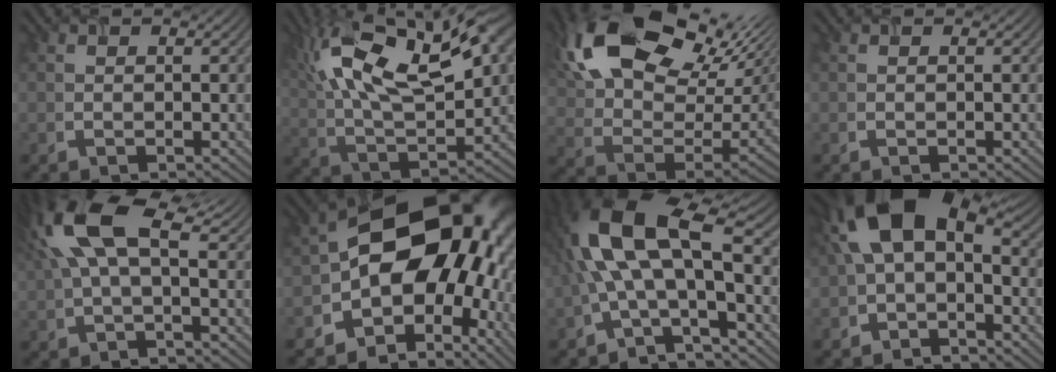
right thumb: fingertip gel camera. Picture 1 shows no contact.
{"total": 19.2, "force": [8.0, 8.2, 15.4], "torque": [-0.301, 0.040, 0.124]}
{"total": 22.1, "force": [11.2, 12.4, 14.5], "torque": [-0.302, 0.054, 0.186]}
{"total": 0.0}
{"total": 12.4, "force": [4.3, 5.3, 10.3], "torque": [-0.240, 0.020, 0.086]}
{"total": 18.2, "force": [-1.2, 13.3, 12.3], "torque": [-0.159, -0.022, 0.004]}
{"total": 14.9, "force": [-0.1, 6.0, 13.6], "torque": [-0.284, 0.028, -0.008]}
{"total": 10.9, "force": [0.3, 6.9, 8.4], "torque": [-0.167, 0.008, -0.001]}